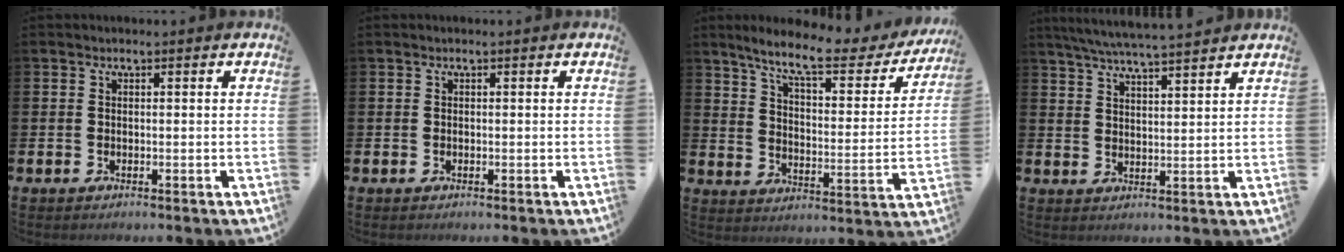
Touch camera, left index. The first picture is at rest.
{"total": 0.0}
{"total": 9.0, "force": [7.5, 1.9, 4.6], "torque": [-0.109, -0.046, 0.120]}
{"total": 5.7, "force": [5.5, -0.3, 1.7], "torque": [-0.042, -0.029, 0.097]}